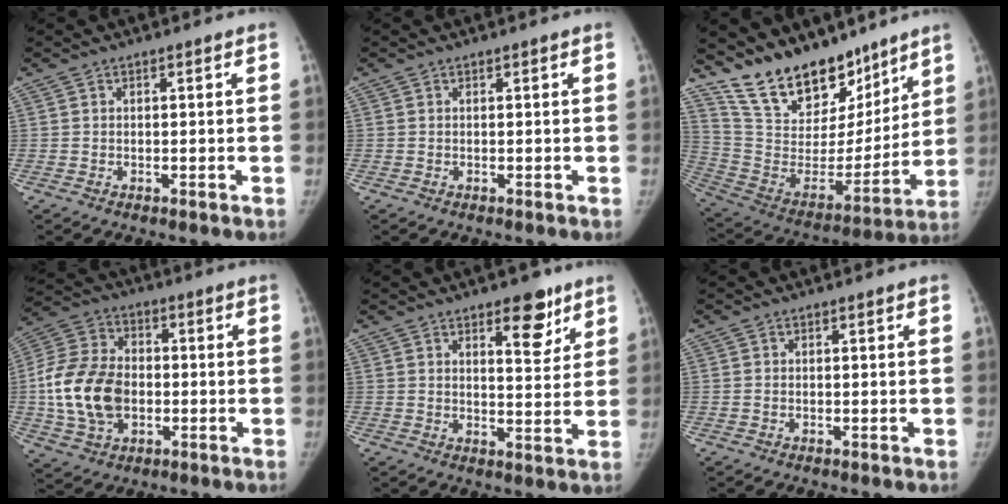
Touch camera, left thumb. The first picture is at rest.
{"total": 0.0}
{"total": 23.0, "force": [18.3, 10.5, 9.3], "torque": [-0.121, -0.096, 0.321]}
{"total": 16.5, "force": [-1.8, 11.8, 11.5], "torque": [-0.215, 0.018, -0.030]}
{"total": 7.9, "force": [4.9, 3.3, 5.2], "torque": [-0.044, -0.030, 0.068]}
{"total": 0.0}